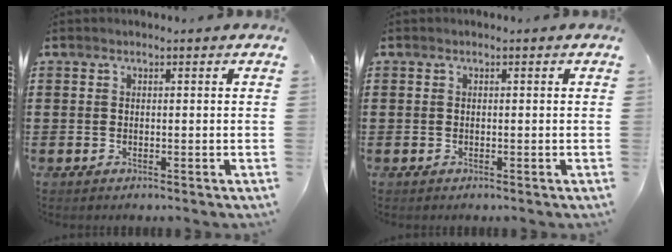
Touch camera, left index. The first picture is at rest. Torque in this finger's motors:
{"motor_torque": [-0.01, 0.01, 0.00, 0.00]}